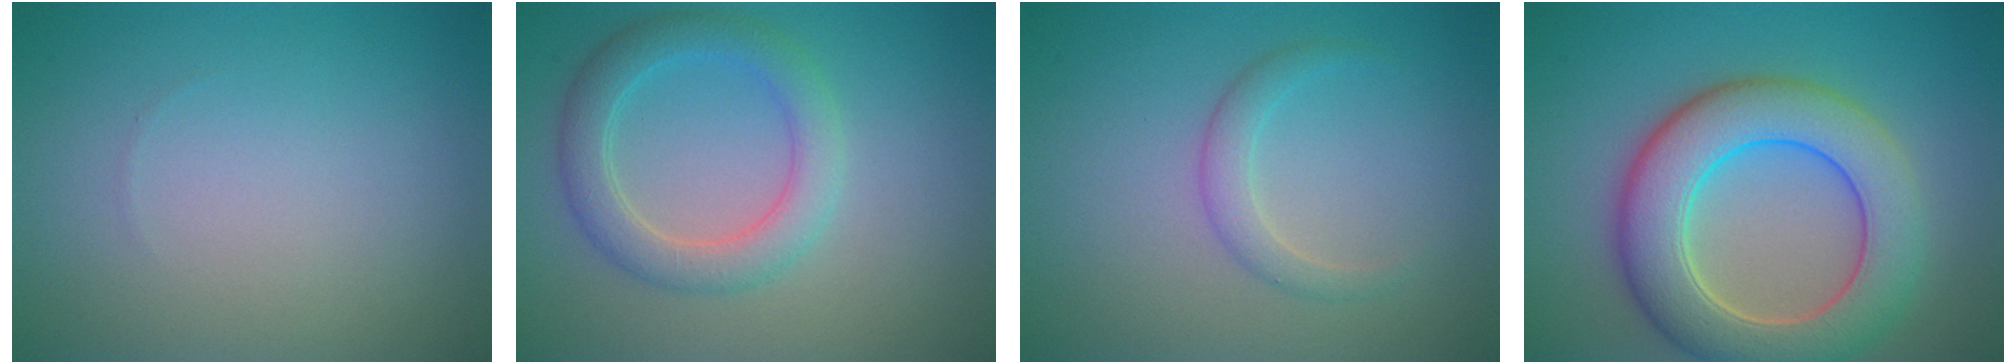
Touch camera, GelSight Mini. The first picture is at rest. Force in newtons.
{"total": 3.9, "press": 3.9, "slide": 0.3}
{"total": 1.7, "press": 1.7, "slide": 0.0}
{"total": 8.6, "press": 8.6, "slide": 0.5}